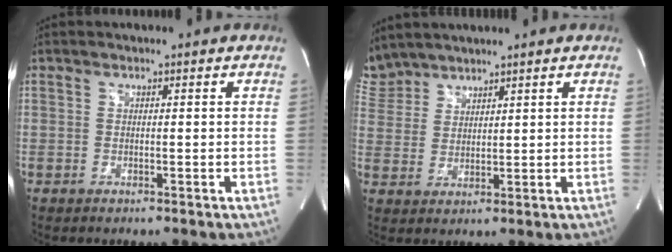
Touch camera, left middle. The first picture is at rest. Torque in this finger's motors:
{"motor_torque": [0.82, -1.28, 0.14, -0.04]}